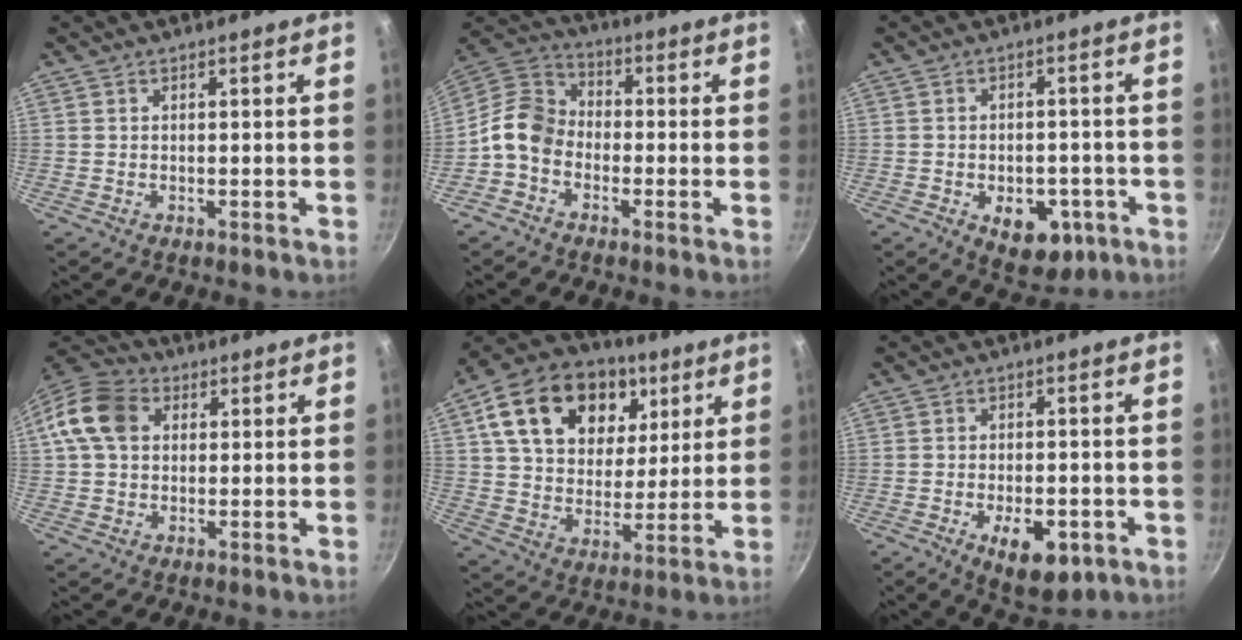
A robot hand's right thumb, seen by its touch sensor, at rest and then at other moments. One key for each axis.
{"total": 9.1, "fx": -3.0, "fy": 6.9, "fz": 5.1, "tx": -0.074, "ty": 0.043, "tz": -0.083}
{"total": 10.0, "fx": -3.6, "fy": 6.4, "fz": 6.8, "tx": -0.056, "ty": 0.007, "tz": -0.036}
{"total": 10.7, "fx": 2.3, "fy": 8.3, "fz": 6.4, "tx": -0.099, "ty": 0.018, "tz": 0.024}
{"total": 22.8, "fx": 9.1, "fy": 16.0, "fz": 13.5, "tx": -0.214, "ty": -0.010, "tz": 0.149}
{"total": 9.9, "fx": -3.7, "fy": 4.9, "fz": 7.7, "tx": -0.090, "ty": 0.006, "tz": -0.043}